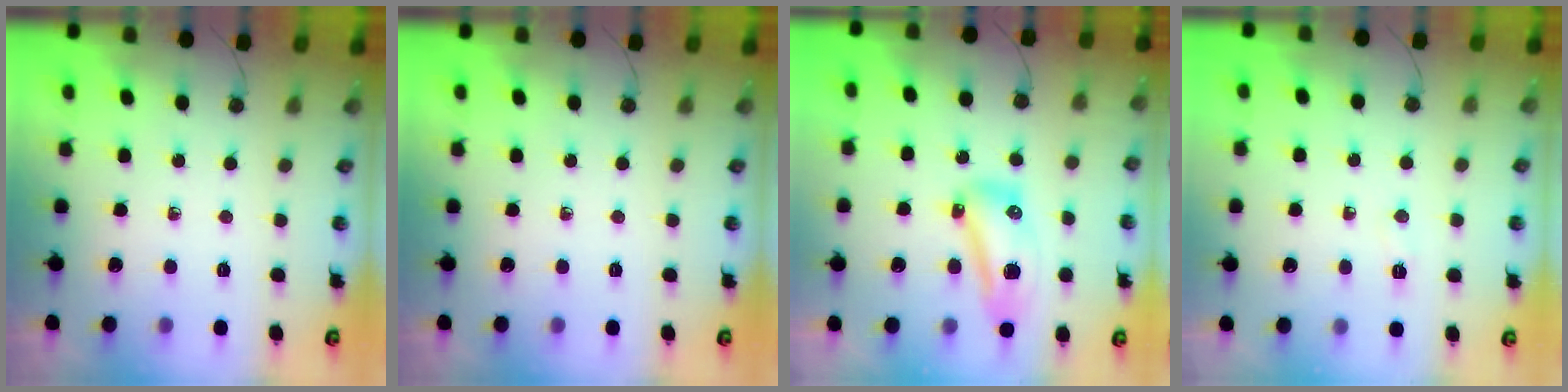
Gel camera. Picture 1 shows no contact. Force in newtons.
{"total": 0.0}
{"total": 13.1, "press": 13.1, "slide": 1.0}
{"total": 3.9, "press": 3.9, "slide": 0.6}